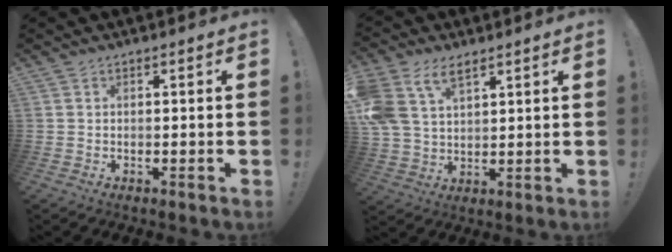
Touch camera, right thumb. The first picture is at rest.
{"total": 11.5, "force": [6.7, 6.9, 6.4], "torque": [-0.140, -0.023, 0.133]}